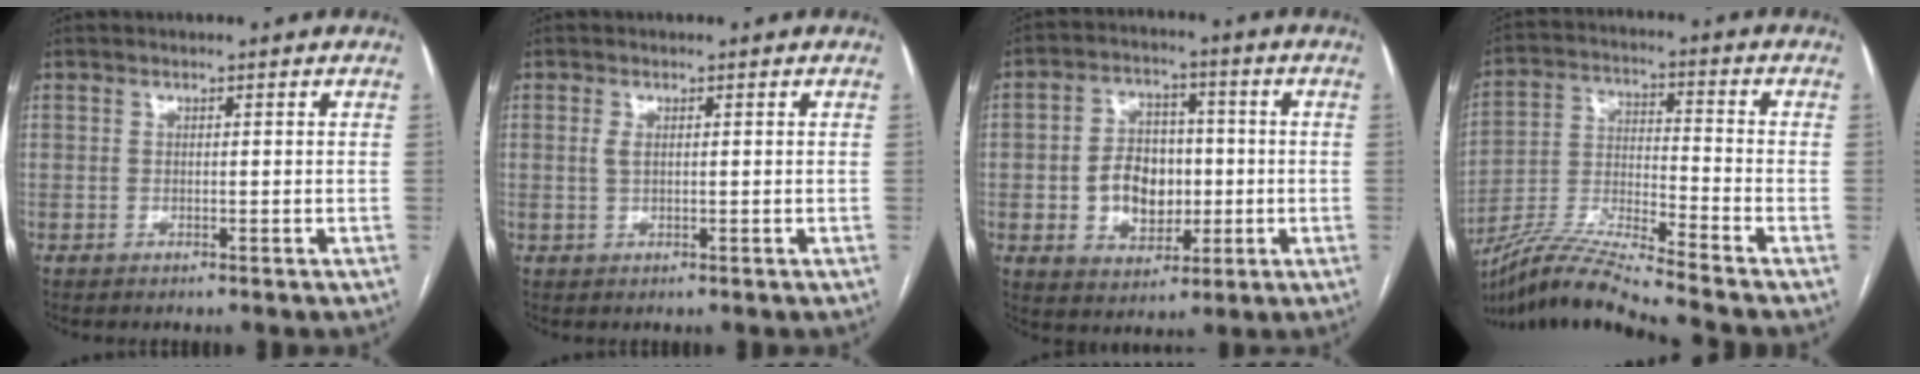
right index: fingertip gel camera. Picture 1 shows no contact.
{"total": 1.2, "force": [0.3, 0.5, 1.1], "torque": [-0.026, -0.001, 0.008]}
{"total": 9.7, "force": [-1.0, 7.1, 6.5], "torque": [-0.123, 0.019, -0.009]}
{"total": 13.0, "force": [-11.6, -2.2, 5.3], "torque": [-0.104, -0.009, -0.219]}